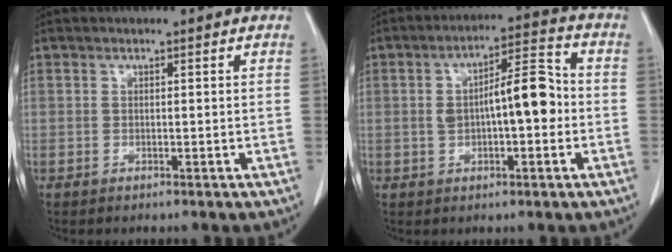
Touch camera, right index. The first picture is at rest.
{"total": 9.5, "force": [-0.3, 2.9, 9.1], "torque": [-0.153, 0.031, -0.005]}